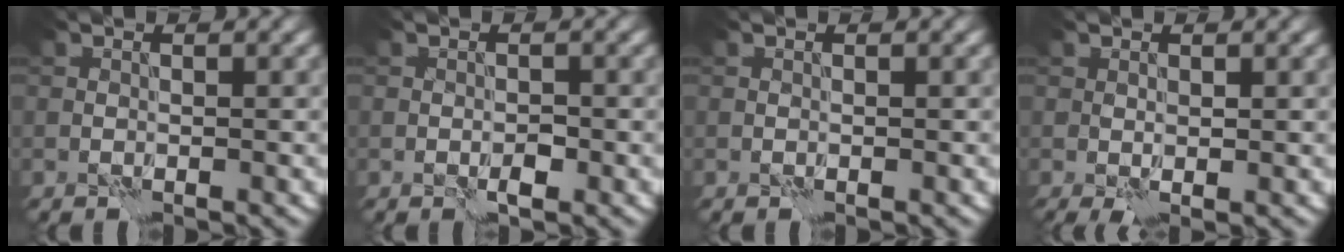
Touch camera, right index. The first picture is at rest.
{"total": 1.2, "force": [-0.6, 0.5, 0.9], "torque": [-0.014, 0.003, -0.011]}
{"total": 0.0}
{"total": 1.4, "force": [-0.1, 0.5, 1.3], "torque": [-0.030, -0.003, -0.001]}